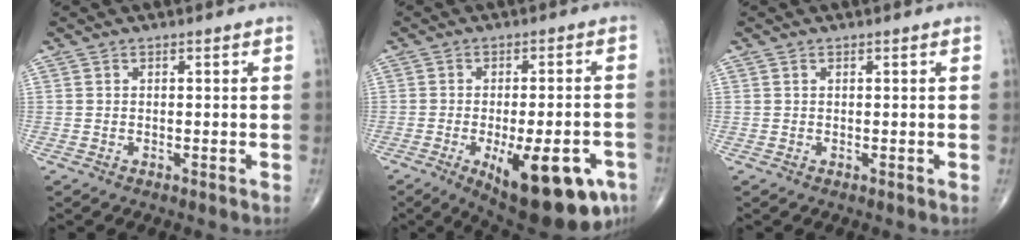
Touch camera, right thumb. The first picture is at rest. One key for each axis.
{"total": 19.0, "fx": -8.2, "fy": 7.1, "fz": 15.6, "tx": -0.164, "ty": 0.009, "tz": -0.099}
{"total": 0.0}